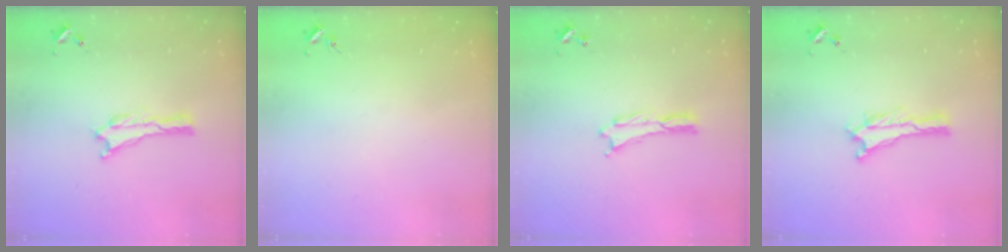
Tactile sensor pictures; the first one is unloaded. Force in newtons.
{"total": 0.0}
{"total": 0.0}
{"total": 0.0}